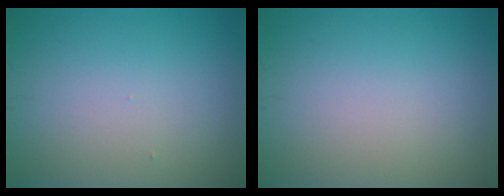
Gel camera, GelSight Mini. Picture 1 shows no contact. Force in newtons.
{"total": 0.0}